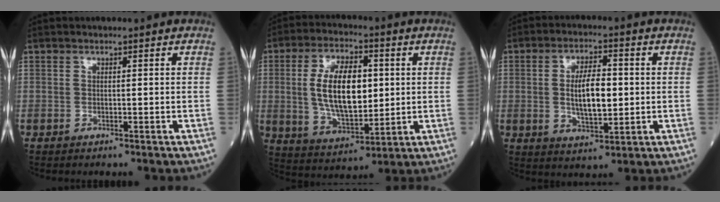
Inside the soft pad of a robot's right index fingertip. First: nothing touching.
{"total": 13.3, "force": [1.5, 5.9, 11.8], "torque": [-0.232, 0.005, 0.032]}
{"total": 8.2, "force": [0.2, 3.0, 7.6], "torque": [-0.142, 0.002, 0.005]}